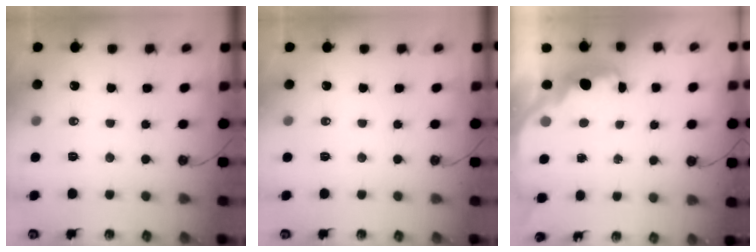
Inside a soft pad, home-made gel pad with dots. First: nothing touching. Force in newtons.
{"total": 0.0}
{"total": 2.4, "press": 2.3, "slide": 0.8}